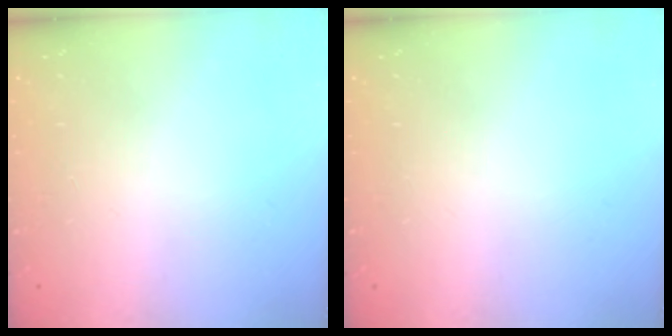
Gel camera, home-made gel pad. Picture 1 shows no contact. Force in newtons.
{"total": 0.0}